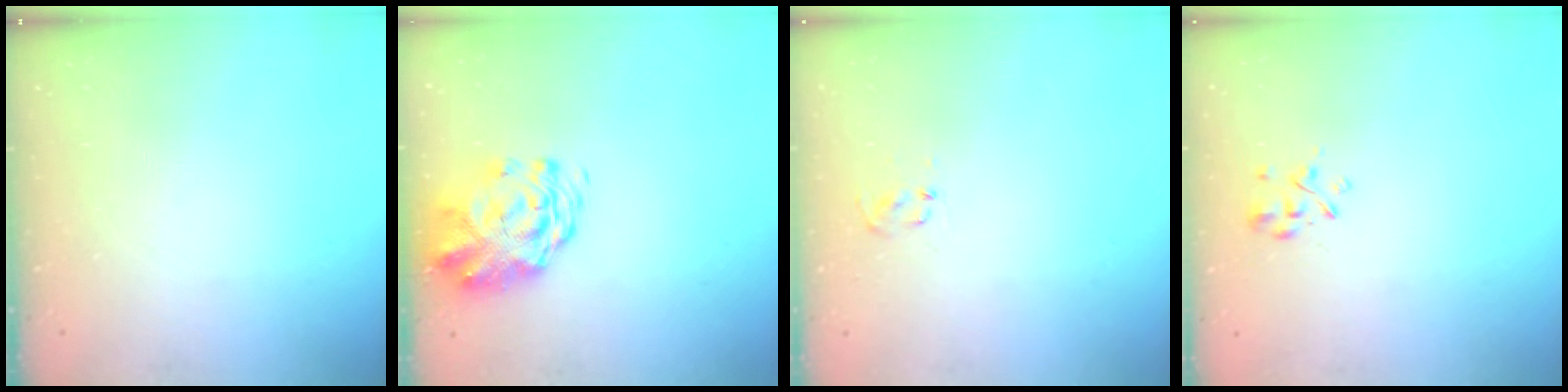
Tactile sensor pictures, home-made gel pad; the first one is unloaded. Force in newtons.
{"total": 2.9, "press": 2.7, "slide": 1.1}
{"total": 3.8, "press": 3.5, "slide": 1.4}
{"total": 2.7, "press": 2.5, "slide": 1.0}